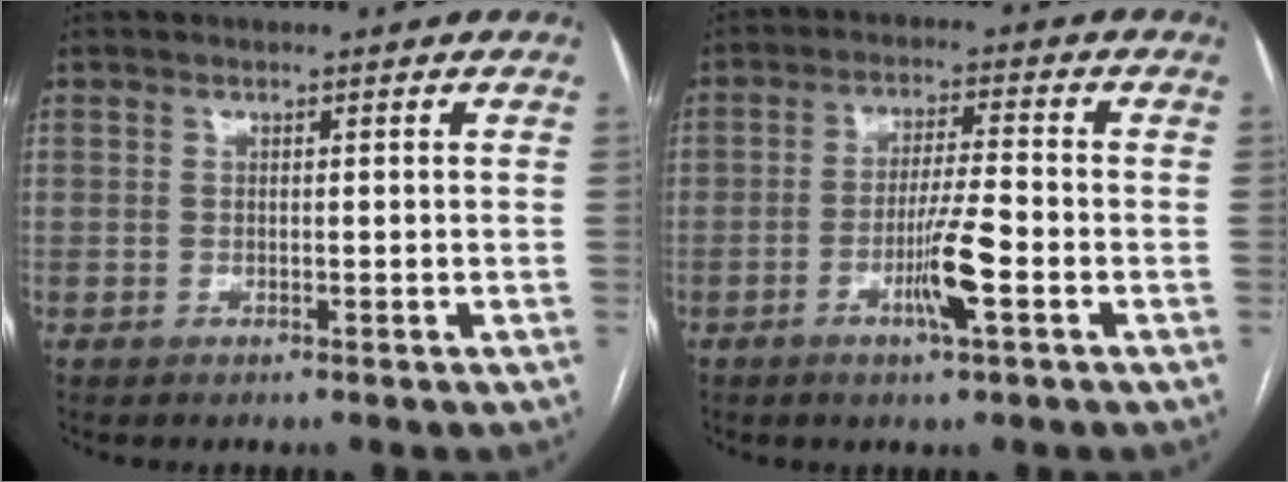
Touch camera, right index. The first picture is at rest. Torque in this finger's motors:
{"motor_torque": [-0.13, -0.11, 0.05, 0.03]}